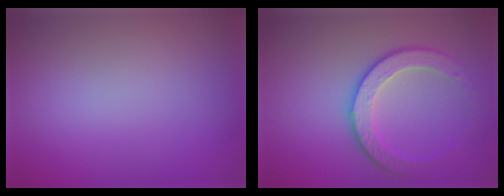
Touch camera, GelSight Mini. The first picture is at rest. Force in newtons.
{"total": 3.7, "press": 3.2, "slide": 2.0}